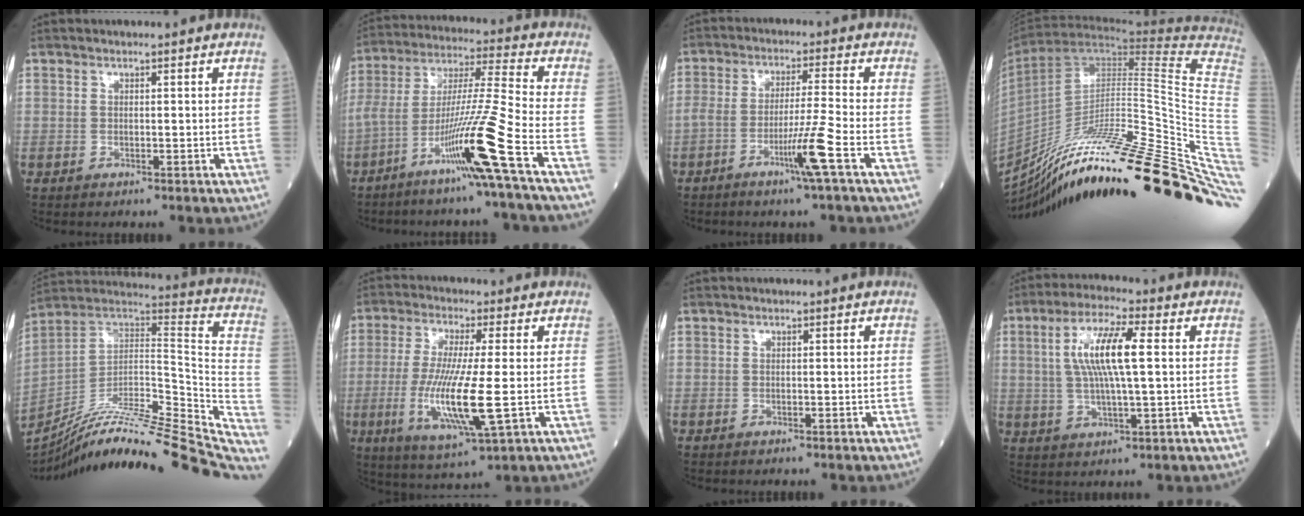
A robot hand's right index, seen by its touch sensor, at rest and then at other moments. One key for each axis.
{"total": 15.4, "fx": -7.9, "fy": -2.9, "fz": 12.9, "tx": -0.253, "ty": -0.016, "tz": -0.148}
{"total": 7.1, "fx": -3.6, "fy": -1.6, "fz": 5.9, "tx": -0.113, "ty": -0.007, "tz": -0.070}
{"total": 35.5, "fx": -21.8, "fy": 0.8, "fz": 28.0, "tx": -0.299, "ty": -0.006, "tz": -0.337}
{"total": 35.2, "fx": -31.4, "fy": 2.0, "fz": 15.7, "tx": -0.150, "ty": -0.027, "tz": -0.444}
{"total": 12.4, "fx": -2.0, "fy": 0.8, "fz": 12.2, "tx": -0.253, "ty": -0.027, "tz": -0.039}
{"total": 0.0}
{"total": 9.8, "fx": 1.9, "fy": 1.4, "fz": 9.5, "tx": -0.194, "ty": 0.009, "tz": 0.035}